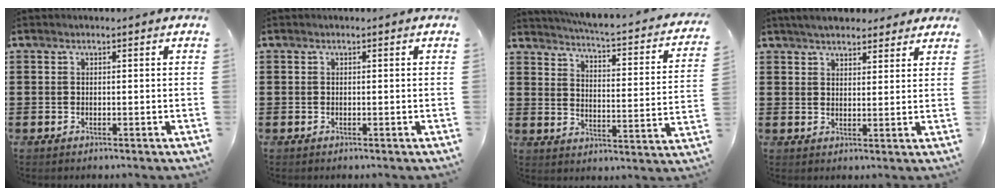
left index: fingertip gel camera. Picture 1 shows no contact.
{"total": 0.0}
{"total": 3.2, "force": [2.8, -0.5, 1.6], "torque": [-0.051, -0.033, 0.034]}
{"total": 4.1, "force": [3.8, 1.1, 1.1], "torque": [-0.033, -0.002, 0.072]}